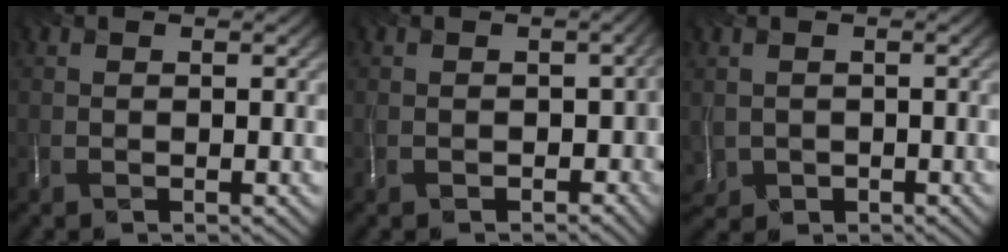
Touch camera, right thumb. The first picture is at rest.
{"total": 4.0, "force": [-2.0, 2.8, 2.0], "torque": [-0.028, -0.017, -0.030]}
{"total": 2.1, "force": [0.1, 1.9, 0.9], "torque": [-0.040, -0.006, 0.007]}